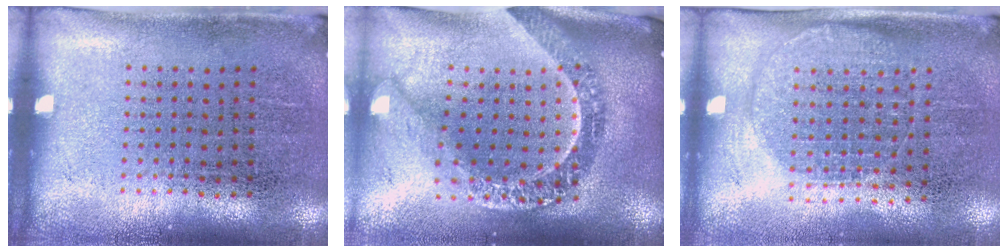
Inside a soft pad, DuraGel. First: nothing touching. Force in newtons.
{"total": 3.0, "press": 2.3, "slide": 1.9}
{"total": 1.4, "press": 1.2, "slide": 0.6}